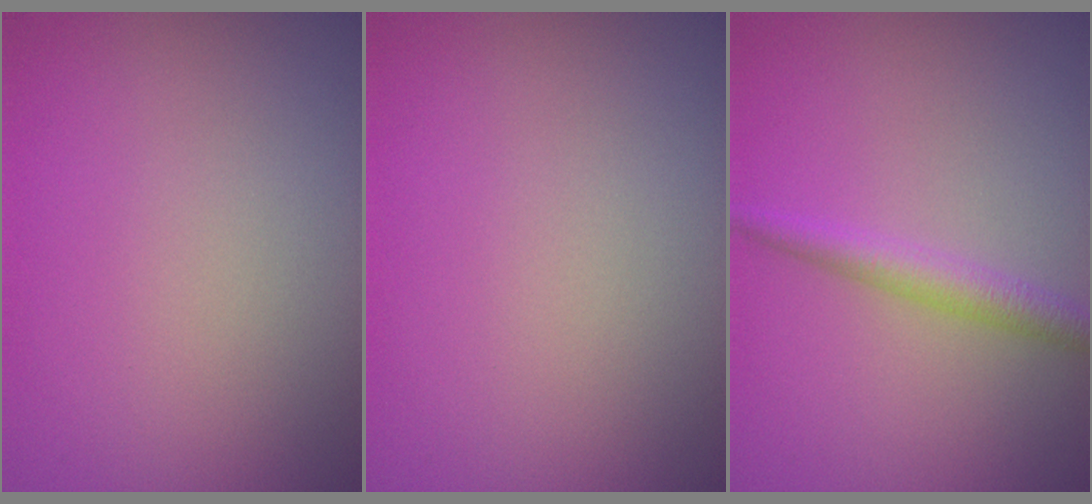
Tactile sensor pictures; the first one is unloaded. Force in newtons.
{"total": 0.0}
{"total": 2.3, "press": 2.3, "slide": 0.0}